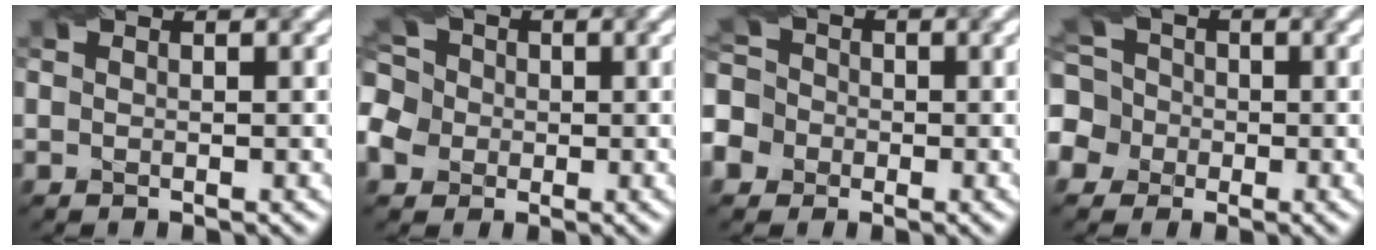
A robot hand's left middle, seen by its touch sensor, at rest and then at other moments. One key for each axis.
{"total": 7.6, "fx": -1.8, "fy": 6.5, "fz": 3.4, "tx": -0.076, "ty": 0.015, "tz": -0.063}
{"total": 8.1, "fx": -3.7, "fy": 6.9, "fz": 2.4, "tx": -0.062, "ty": 0.001, "tz": -0.096}
{"total": 7.0, "fx": -2.0, "fy": 6.5, "fz": 1.9, "tx": -0.048, "ty": 0.013, "tz": -0.067}